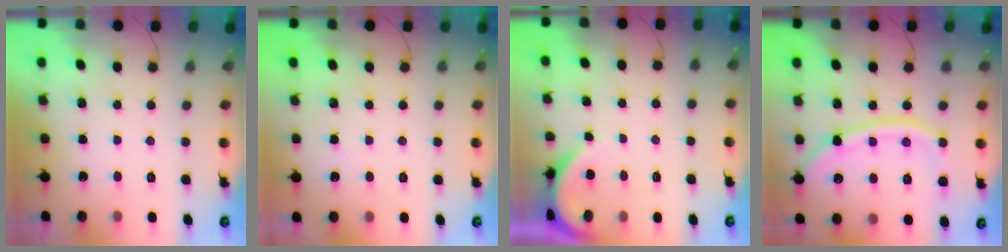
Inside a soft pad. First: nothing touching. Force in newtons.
{"total": 1.5, "press": 1.5, "slide": 0.2}
{"total": 2.9, "press": 2.8, "slide": 0.3}
{"total": 13.5, "press": 13.4, "slide": 1.8}